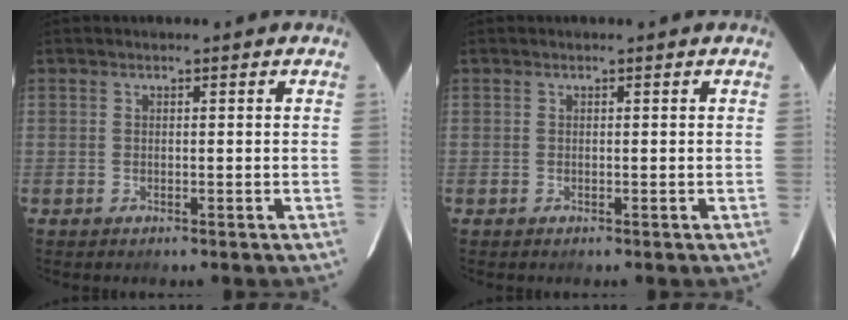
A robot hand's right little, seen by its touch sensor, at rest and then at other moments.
{"total": 0.0}